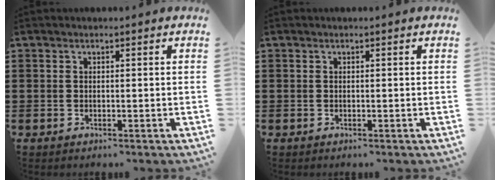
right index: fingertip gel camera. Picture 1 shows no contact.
{"total": 0.0}